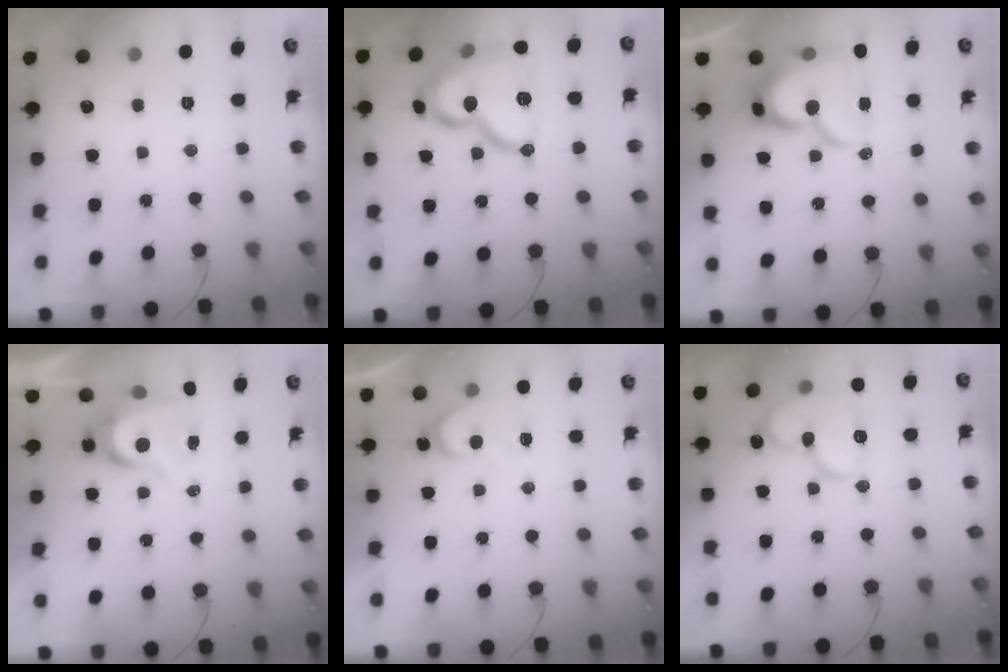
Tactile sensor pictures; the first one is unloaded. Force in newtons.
{"total": 20.0, "press": 19.9, "slide": 1.1}
{"total": 16.2, "press": 16.2, "slide": 1.5}
{"total": 7.3, "press": 7.3, "slide": 0.5}
{"total": 5.8, "press": 5.8, "slide": 0.4}
{"total": 13.1, "press": 13.1, "slide": 1.2}